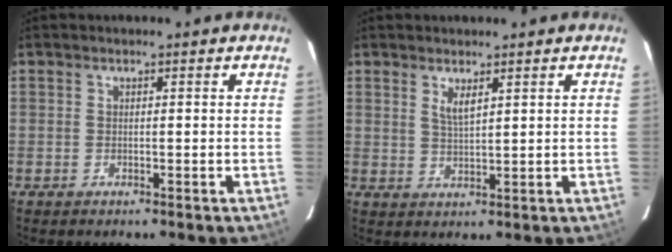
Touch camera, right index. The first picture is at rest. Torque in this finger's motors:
{"motor_torque": [0.11, 0.21, 0.03, 0.06]}